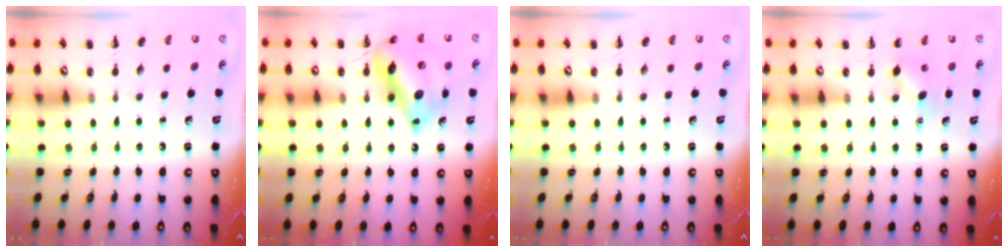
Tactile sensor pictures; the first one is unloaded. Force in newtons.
{"total": 17.4, "press": 17.4, "slide": 1.7}
{"total": 0.0}
{"total": 5.5, "press": 5.3, "slide": 1.3}